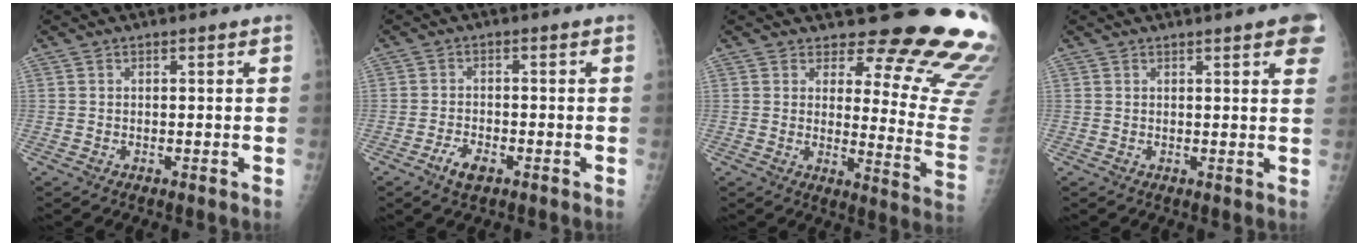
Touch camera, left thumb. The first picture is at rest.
{"total": 3.8, "force": [-2.2, 1.9, 2.5], "torque": [-0.047, 0.010, -0.039]}
{"total": 18.8, "force": [16.5, 5.0, 7.5], "torque": [-0.042, -0.170, 0.179]}
{"total": 6.6, "force": [3.7, 1.4, 5.3], "torque": [-0.045, -0.002, 0.037]}